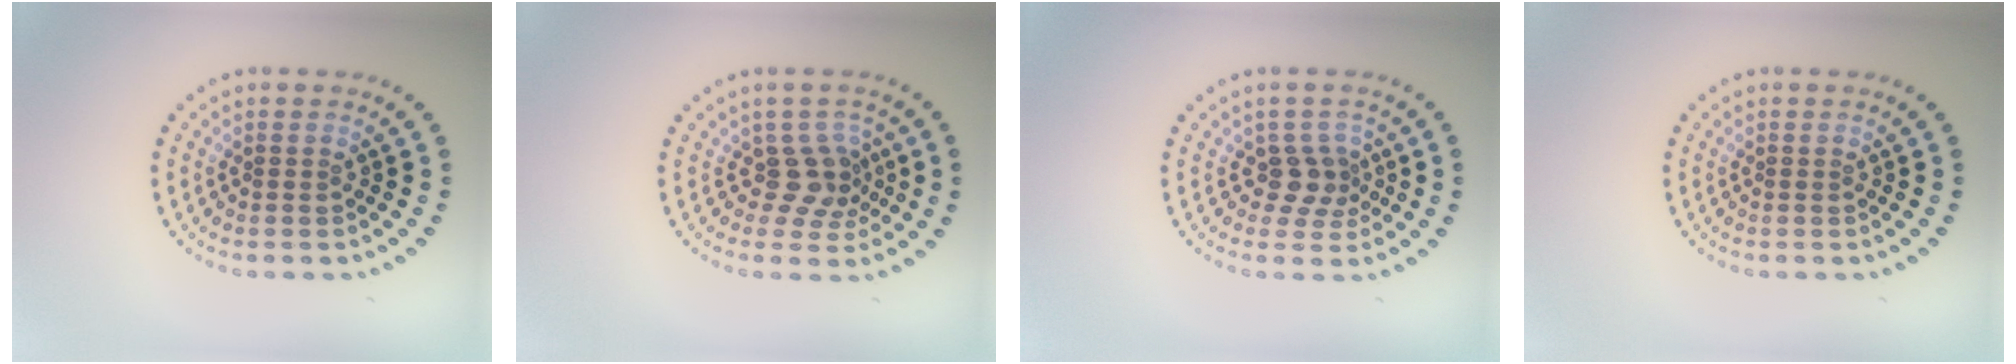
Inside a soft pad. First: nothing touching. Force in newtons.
{"total": 2.8, "press": 2.1, "slide": 1.8}
{"total": 2.5, "press": 1.9, "slide": 1.5}
{"total": 0.0}